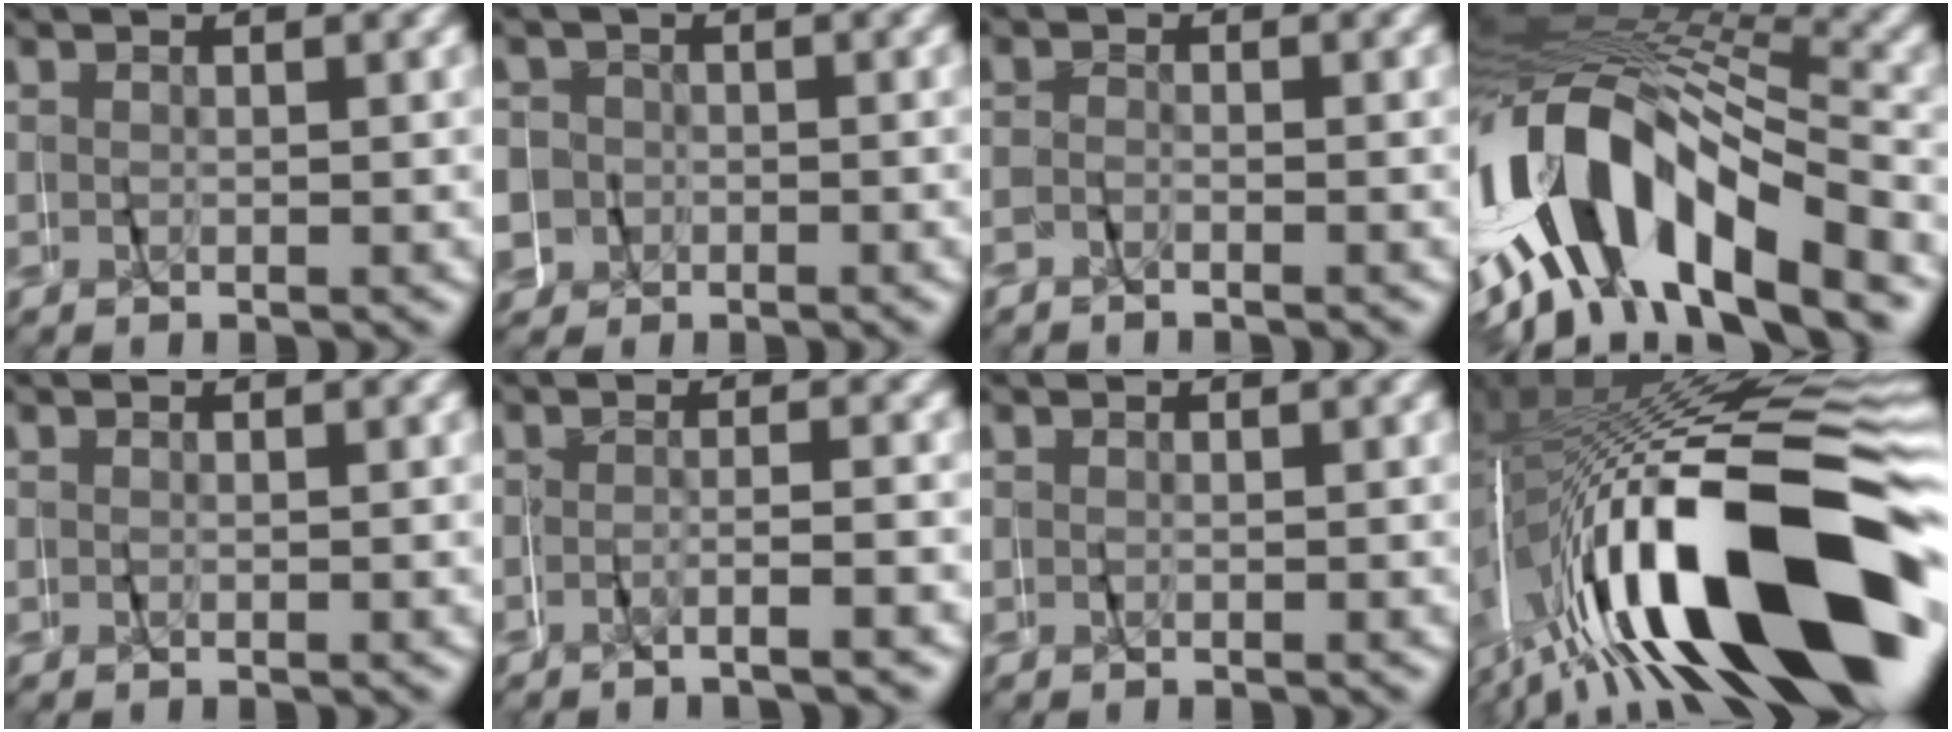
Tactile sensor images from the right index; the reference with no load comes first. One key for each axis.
{"total": 6.1, "fx": 0.5, "fy": 5.9, "fz": 1.4, "tx": -0.044, "ty": 0.010, "tz": -0.005}
{"total": 1.3, "fx": -1.2, "fy": 0.4, "fz": -0.3, "tx": -0.008, "ty": 0.007, "tz": -0.029}
{"total": 15.9, "fx": -3.6, "fy": 9.8, "fz": 12.0, "tx": -0.253, "ty": 0.008, "tz": -0.057}
{"total": 0.0}
{"total": 2.1, "fx": -1.9, "fy": -0.5, "fz": 0.8, "tx": -0.026, "ty": 0.007, "tz": -0.035}
{"total": 0.0}
{"total": 22.6, "fx": -5.3, "fy": 9.4, "fz": 19.8, "tx": -0.330, "ty": 0.013, "tz": -0.071}